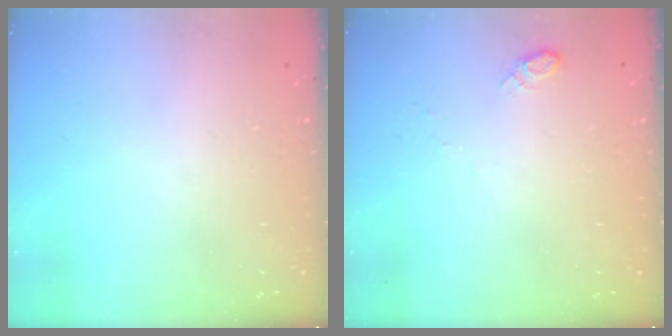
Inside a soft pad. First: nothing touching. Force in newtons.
{"total": 4.8, "press": 4.7, "slide": 0.7}